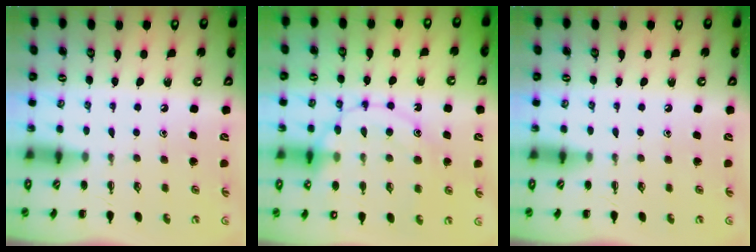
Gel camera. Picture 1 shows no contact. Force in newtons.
{"total": 15.7, "press": 15.7, "slide": 1.2}
{"total": 0.0}